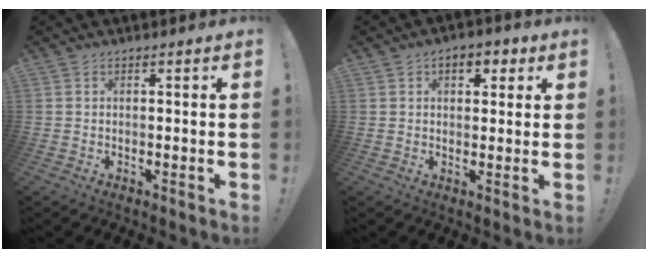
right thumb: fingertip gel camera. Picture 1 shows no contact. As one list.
[{"total": 5.1, "force": [2.0, 3.3, 3.3], "torque": [-0.039, 0.001, 0.031]}]